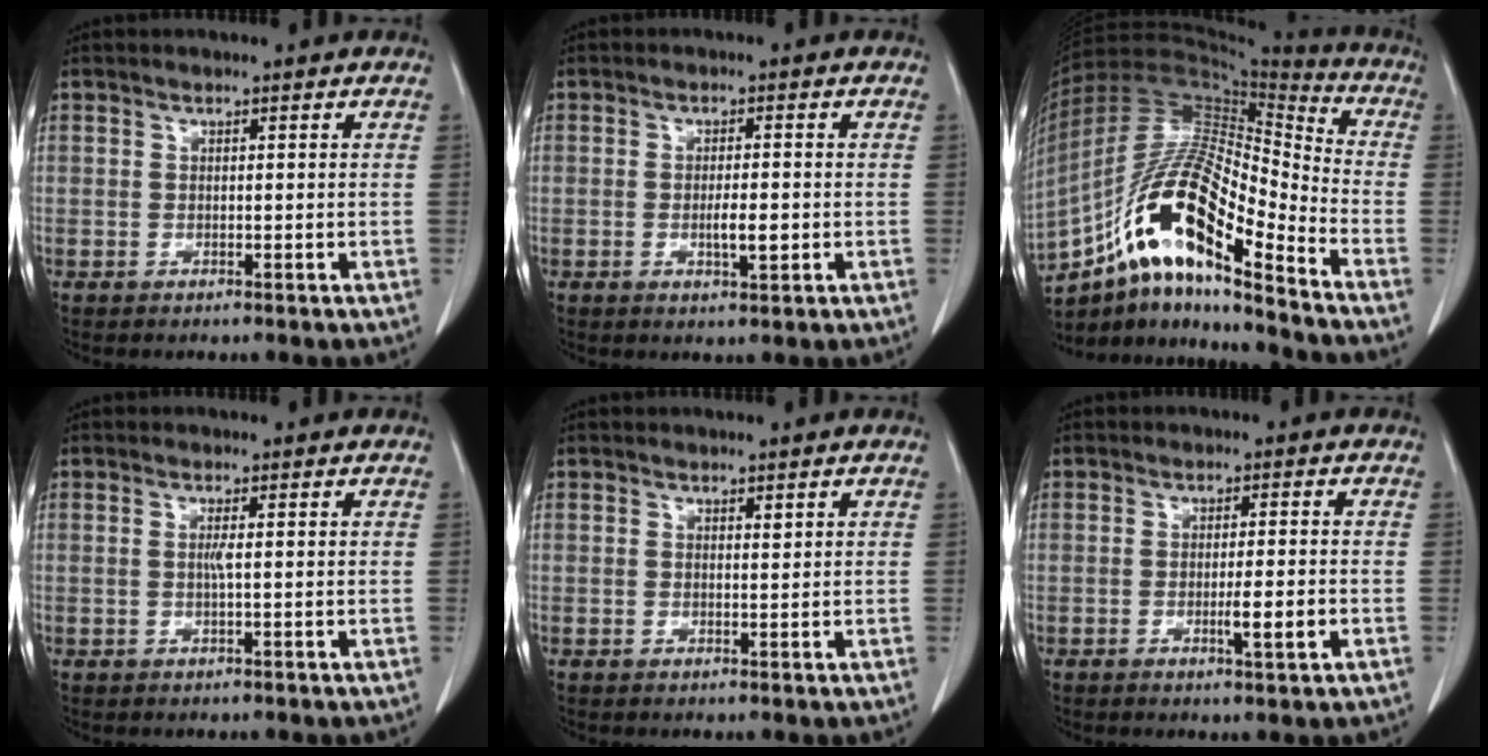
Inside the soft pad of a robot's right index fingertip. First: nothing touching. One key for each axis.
{"total": 3.4, "fx": -0.7, "fy": 0.8, "fz": 3.3, "tx": -0.057, "ty": -0.001, "tz": -0.007}
{"total": 19.3, "fx": -11.2, "fy": 3.5, "fz": 15.3, "tx": -0.303, "ty": 0.008, "tz": -0.199}
{"total": 1.2, "fx": 0.0, "fy": -0.3, "fz": 1.2, "tx": -0.027, "ty": 0.000, "tz": -0.002}
{"total": 0.5, "fx": 0.4, "fy": 0.1, "fz": 0.3, "tx": -0.007, "ty": -0.004, "tz": 0.006}
{"total": 3.9, "fx": -1.3, "fy": 0.0, "fz": 3.7, "tx": -0.059, "ty": -0.005, "tz": -0.018}